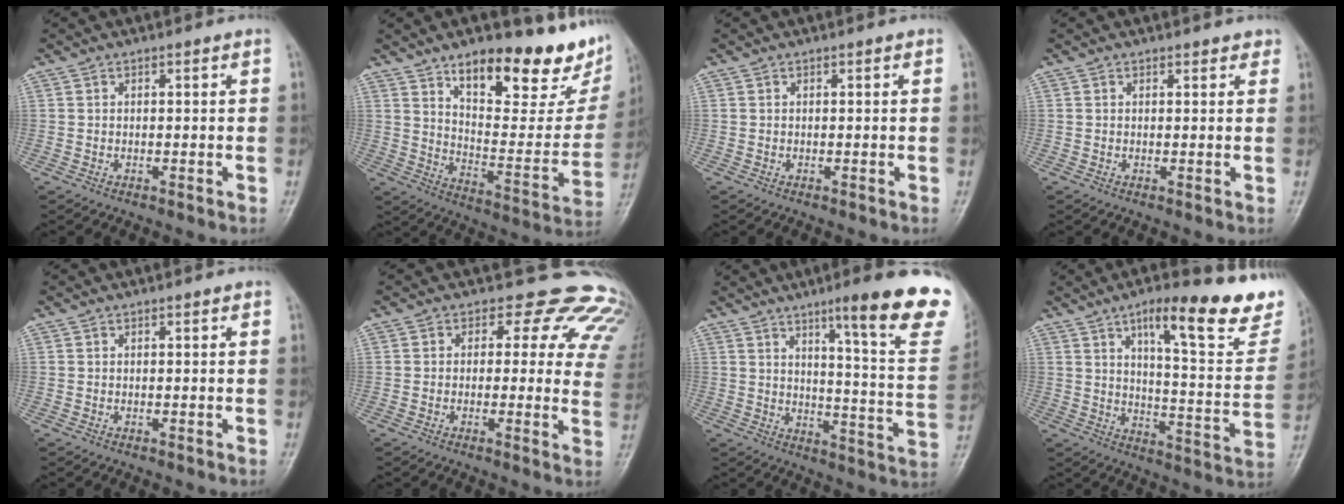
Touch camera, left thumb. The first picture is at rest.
{"total": 25.1, "force": [16.1, 9.7, 16.7], "torque": [-0.178, -0.078, 0.242]}
{"total": 0.0}
{"total": 1.3, "force": [1.1, 0.7, 0.4], "torque": [0.007, -0.004, 0.008]}
{"total": 0.0}
{"total": 14.9, "force": [10.3, 8.7, 6.5], "torque": [-0.013, -0.030, 0.081]}
{"total": 20.9, "force": [12.4, 2.7, 16.5], "torque": [-0.192, -0.065, 0.166]}
{"total": 22.1, "force": [14.5, 5.8, 15.6], "torque": [-0.170, -0.066, 0.200]}